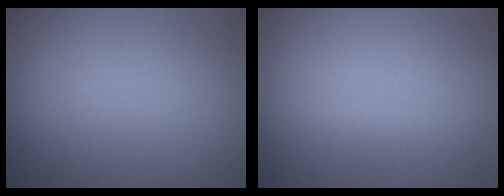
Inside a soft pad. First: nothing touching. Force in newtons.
{"total": 1.2, "press": 1.2, "slide": 0.1}